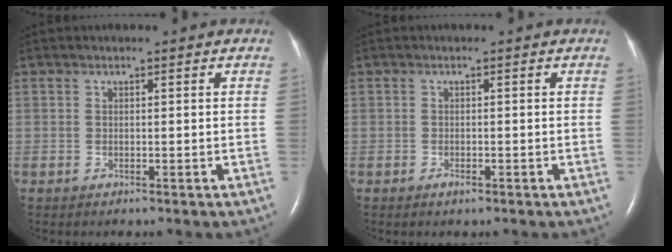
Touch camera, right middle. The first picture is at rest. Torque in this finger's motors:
{"motor_torque": [0.28, -0.18, -0.04, 0.00]}